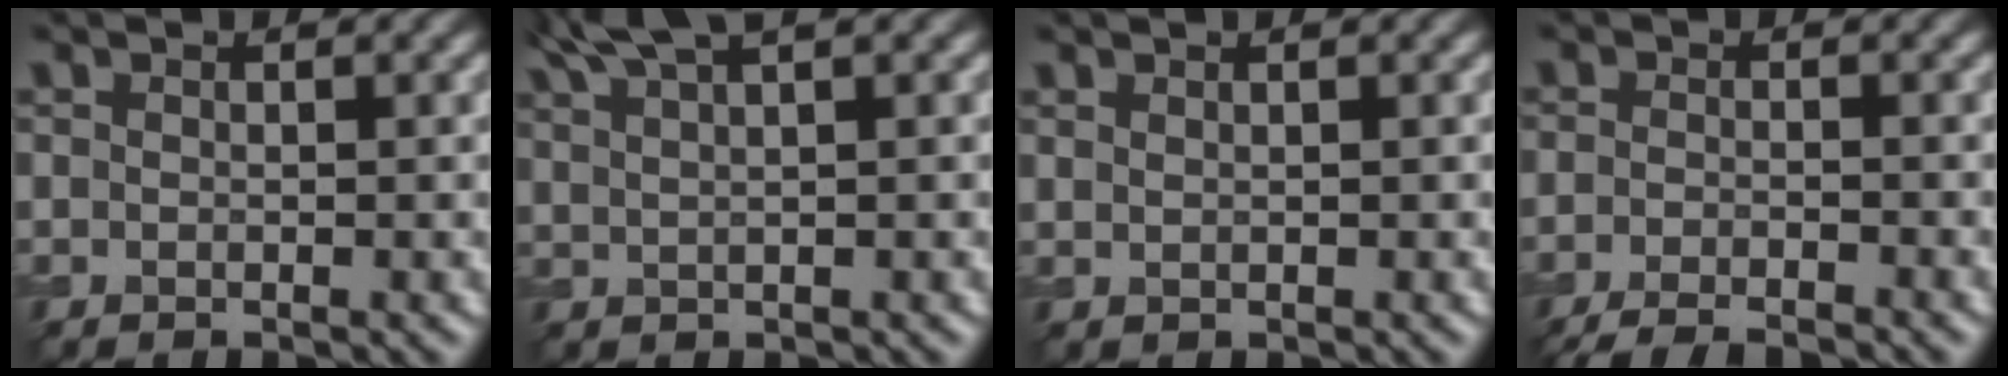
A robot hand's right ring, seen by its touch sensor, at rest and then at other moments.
{"total": 4.9, "force": [3.7, 1.0, 3.0], "torque": [-0.042, 0.016, 0.046]}
{"total": 1.1, "force": [0.8, 0.4, 0.5], "torque": [-0.004, -0.005, 0.010]}
{"total": 4.9, "force": [-4.1, 0.9, 2.5], "torque": [-0.042, -0.014, -0.071]}